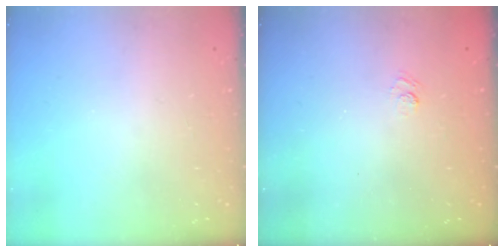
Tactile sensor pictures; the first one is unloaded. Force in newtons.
{"total": 2.6, "press": 2.3, "slide": 1.1}